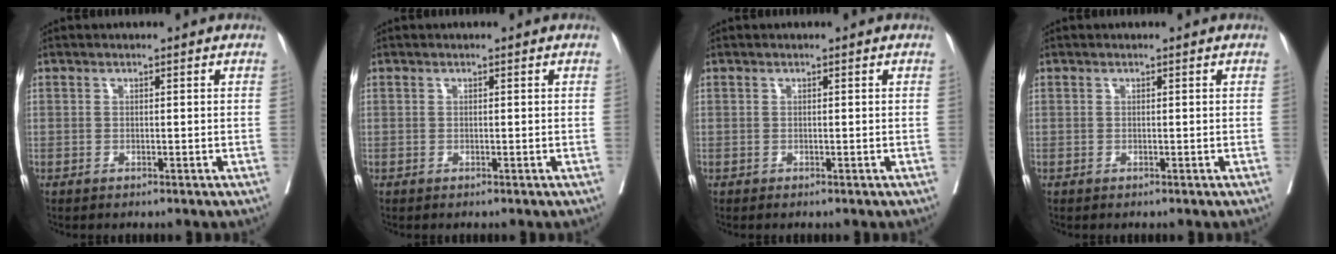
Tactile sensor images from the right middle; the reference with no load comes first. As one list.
[{"total": 0.0}, {"total": 0.0}, {"total": 0.0}]